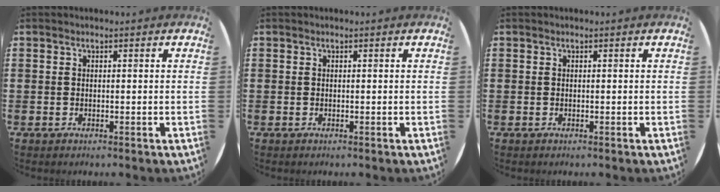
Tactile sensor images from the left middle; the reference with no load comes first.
{"total": 0.0}
{"total": 0.0}